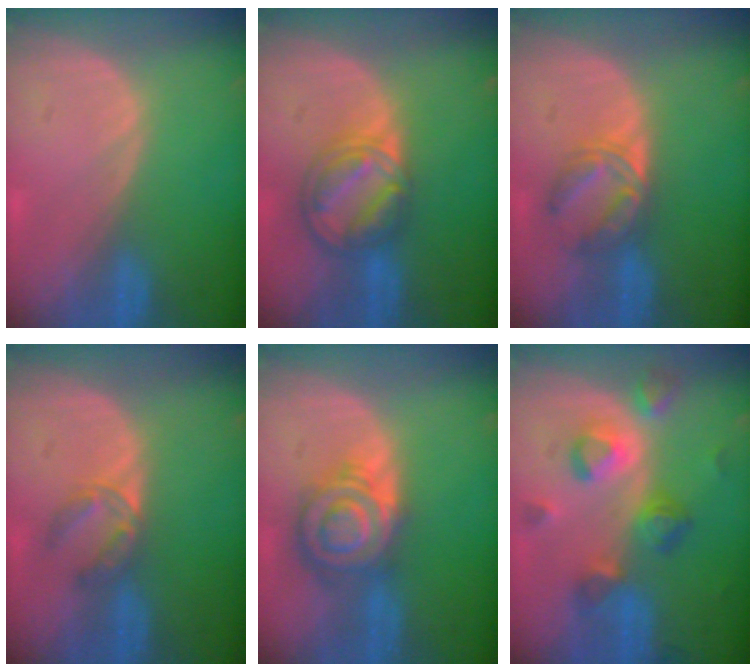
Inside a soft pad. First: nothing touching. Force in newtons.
{"total": 8.4, "press": 7.1, "slide": 4.5}
{"total": 5.6, "press": 5.5, "slide": 1.1}
{"total": 3.8, "press": 3.6, "slide": 1.0}
{"total": 7.8, "press": 7.8, "slide": 0.6}
{"total": 7.9, "press": 7.6, "slide": 2.0}